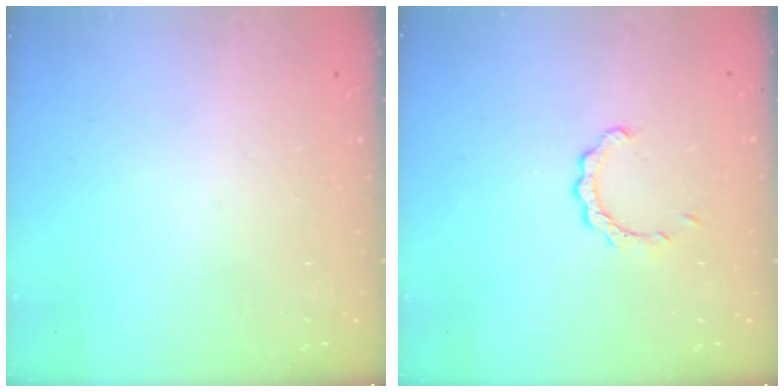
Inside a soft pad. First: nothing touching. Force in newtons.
{"total": 2.7, "press": 2.7, "slide": 0.3}